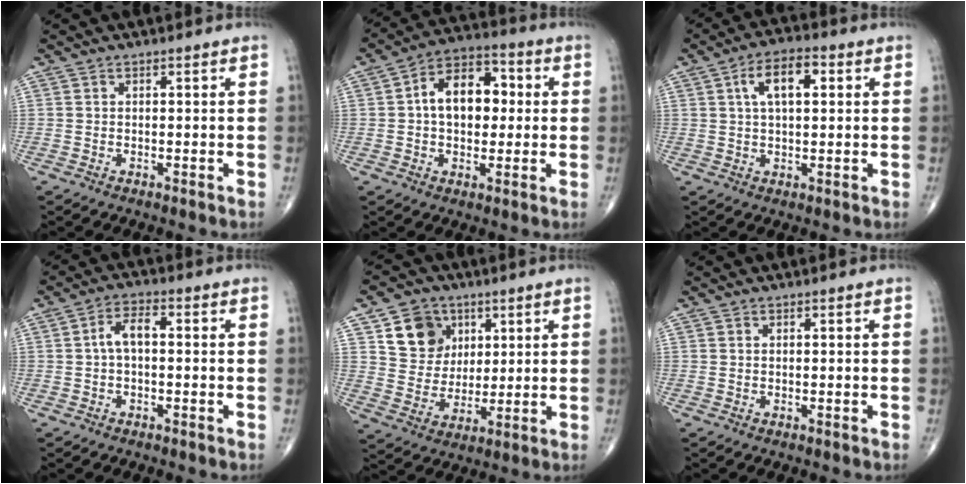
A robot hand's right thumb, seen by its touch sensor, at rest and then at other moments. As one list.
[{"total": 12.5, "force": [1.3, 8.1, 9.5], "torque": [-0.122, 0.026, 0.012]}, {"total": 8.2, "force": [2.4, 3.9, 6.8], "torque": [-0.110, 0.012, 0.036]}, {"total": 4.5, "force": [0.0, 2.3, 3.9], "torque": [-0.072, 0.020, -0.006]}, {"total": 10.9, "force": [4.6, 9.0, 3.9], "torque": [-0.035, -0.018, 0.087]}, {"total": 0.0}]